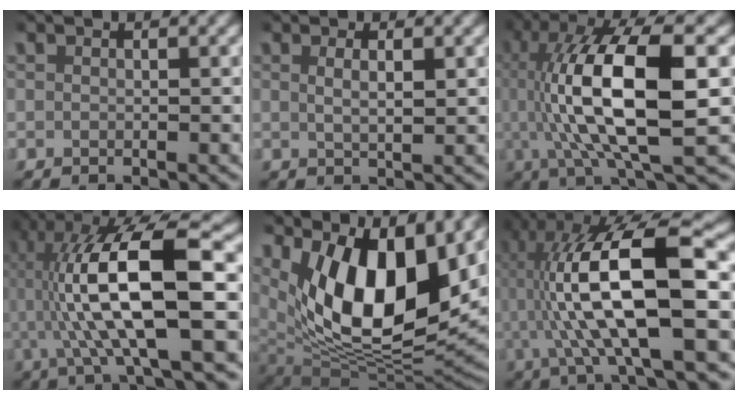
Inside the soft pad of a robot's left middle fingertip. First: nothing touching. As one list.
[{"total": 1.7, "force": [0.7, 0.3, 1.6], "torque": [-0.030, -0.007, 0.018]}, {"total": 11.8, "force": [1.2, 3.9, 11.0], "torque": [-0.204, 0.002, 0.018]}, {"total": 12.2, "force": [1.3, 4.1, 11.5], "torque": [-0.204, 0.011, 0.020]}, {"total": 16.8, "force": [3.1, 9.3, 13.6], "torque": [-0.220, -0.013, 0.057]}, {"total": 13.6, "force": [1.4, 5.0, 12.5], "torque": [-0.225, 0.009, 0.024]}]